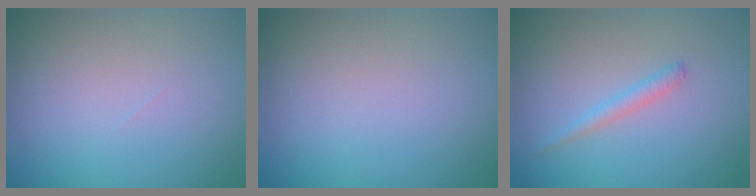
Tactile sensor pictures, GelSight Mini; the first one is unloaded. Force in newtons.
{"total": 0.0}
{"total": 1.2, "press": 1.1, "slide": 0.1}